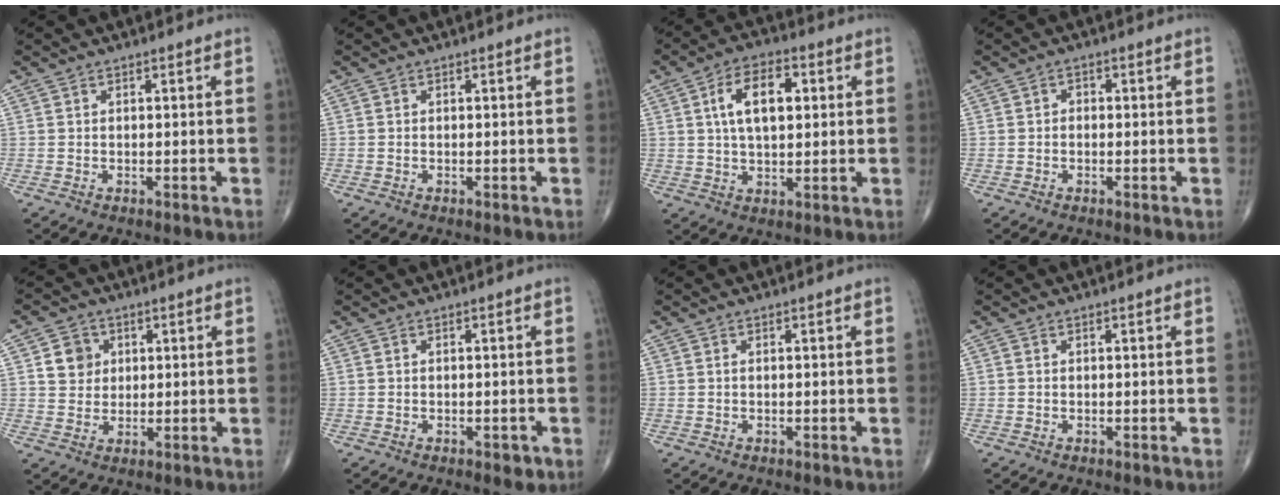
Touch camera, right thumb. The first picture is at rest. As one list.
[{"total": 0.0}, {"total": 10.2, "force": [2.3, 5.4, 8.3], "torque": [-0.132, 0.008, 0.037]}, {"total": 1.0, "force": [-0.2, 0.8, 0.5], "torque": [0.003, 0.004, -0.010]}, {"total": 5.6, "force": [1.6, 4.9, 2.0], "torque": [-0.009, -0.003, 0.026]}, {"total": 1.5, "force": [-0.7, 0.8, 1.1], "torque": [-0.009, 0.000, -0.009]}, {"total": 0.0}, {"total": 0.0}]